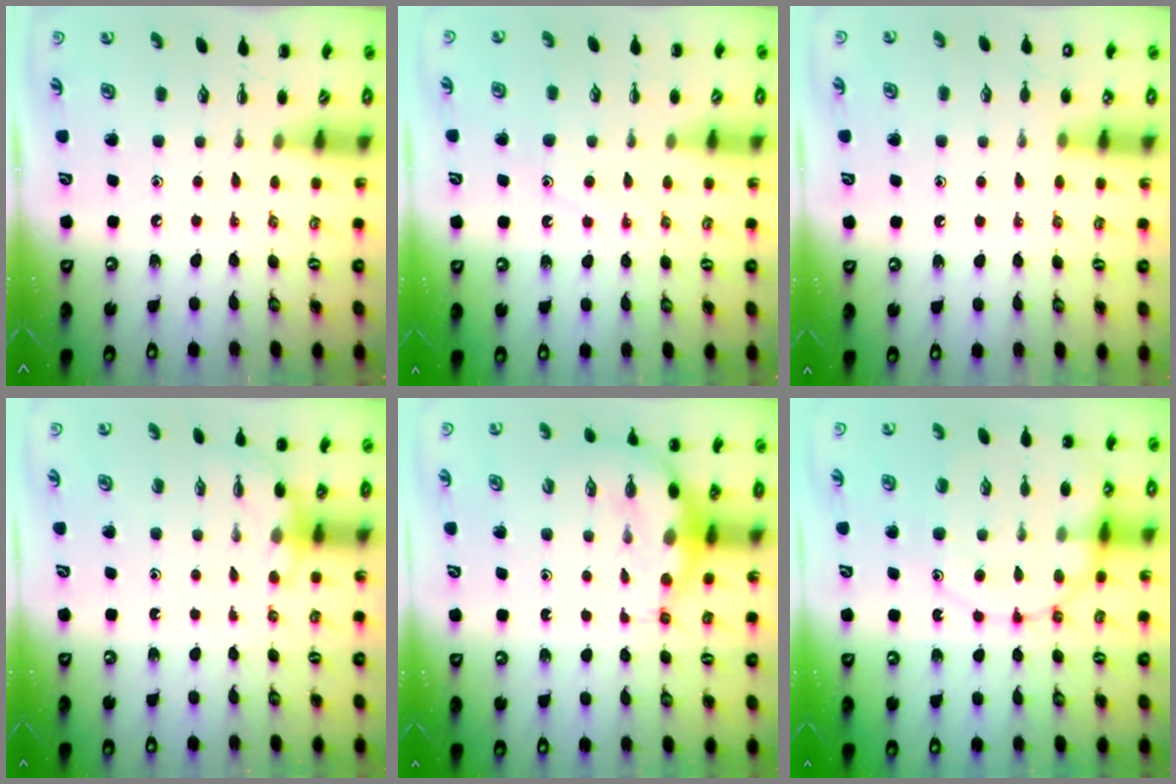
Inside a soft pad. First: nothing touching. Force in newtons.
{"total": 9.1, "press": 9.1, "slide": 0.9}
{"total": 5.7, "press": 5.5, "slide": 1.4}
{"total": 3.2, "press": 3.1, "slide": 0.8}
{"total": 6.6, "press": 6.5, "slide": 1.6}
{"total": 16.1, "press": 15.9, "slide": 2.6}